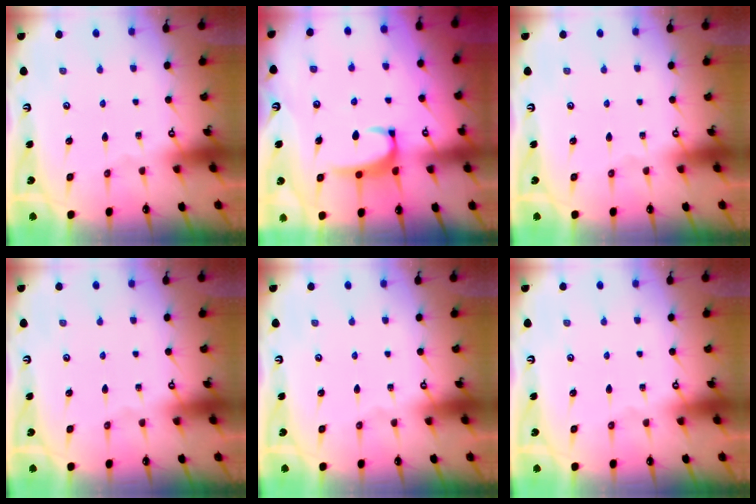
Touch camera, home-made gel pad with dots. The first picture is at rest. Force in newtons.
{"total": 2.2, "press": 2.1, "slide": 0.6}
{"total": 0.0}
{"total": 0.0}
{"total": 0.0}
{"total": 0.0}